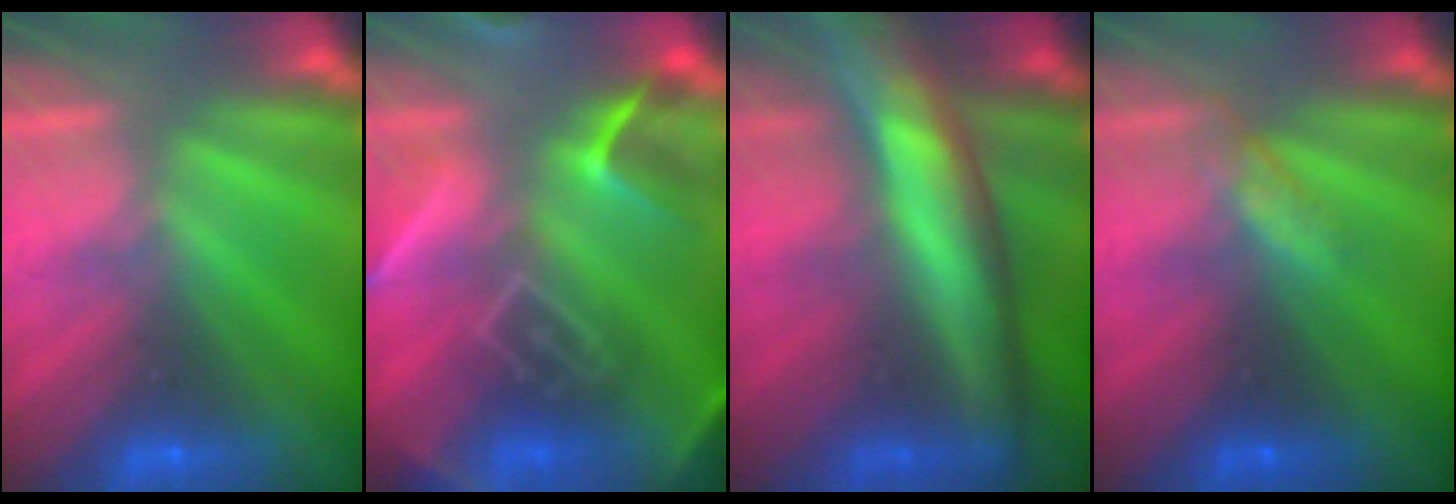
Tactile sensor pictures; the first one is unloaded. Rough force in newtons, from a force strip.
{"total": 12.7}
{"total": 8.8}
{"total": 3.2}